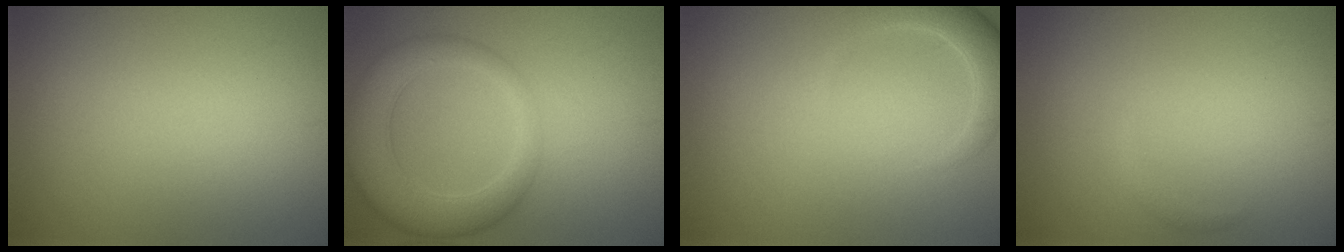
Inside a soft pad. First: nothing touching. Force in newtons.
{"total": 6.0, "press": 6.0, "slide": 0.4}
{"total": 2.4, "press": 2.4, "slide": 0.1}
{"total": 0.6, "press": 0.6, "slide": 0.1}